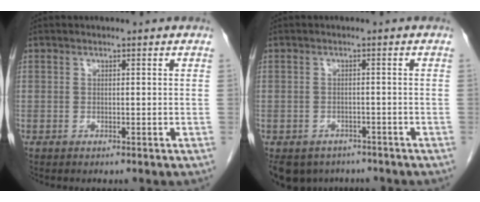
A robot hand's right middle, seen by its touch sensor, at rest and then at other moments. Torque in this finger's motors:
{"motor_torque": [1.14, -0.99, 0.14, 0.06]}